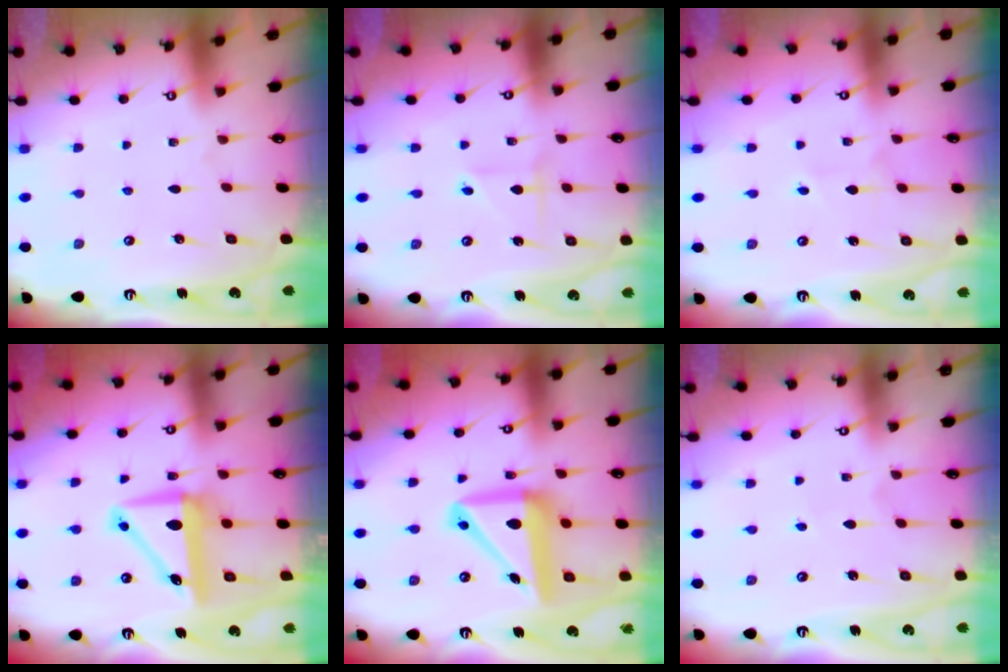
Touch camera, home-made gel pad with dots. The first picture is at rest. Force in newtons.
{"total": 1.8, "press": 1.8, "slide": 0.2}
{"total": 2.1, "press": 2.1, "slide": 0.2}
{"total": 8.6, "press": 8.4, "slide": 2.0}
{"total": 13.7, "press": 13.5, "slide": 2.1}
{"total": 2.3, "press": 2.2, "slide": 0.2}